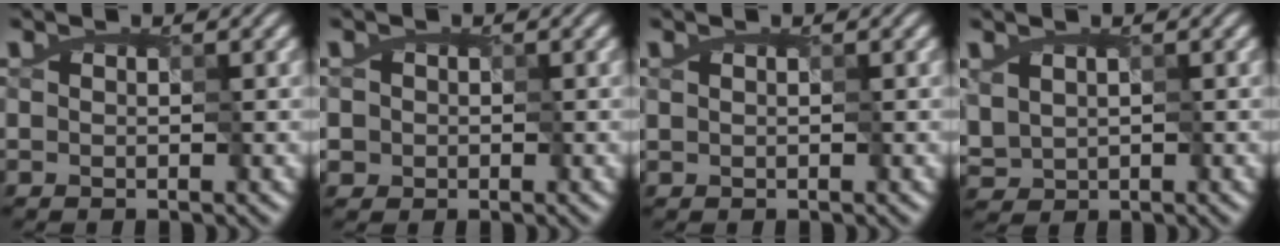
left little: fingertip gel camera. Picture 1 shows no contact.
{"total": 1.5, "force": [-0.1, 1.5, 0.2], "torque": [-0.020, -0.003, 0.014]}
{"total": 0.0}
{"total": 1.4, "force": [0.1, 1.3, 0.6], "torque": [-0.033, -0.007, 0.017]}